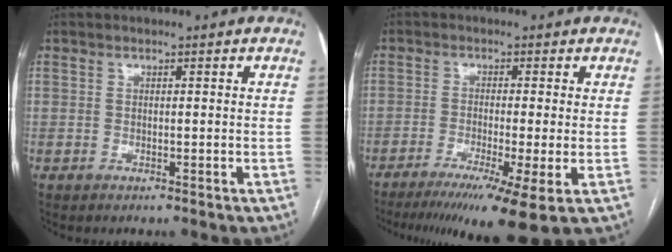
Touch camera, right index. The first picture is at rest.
{"total": 10.9, "force": [-6.6, -0.5, 8.6], "torque": [-0.127, -0.021, -0.102]}